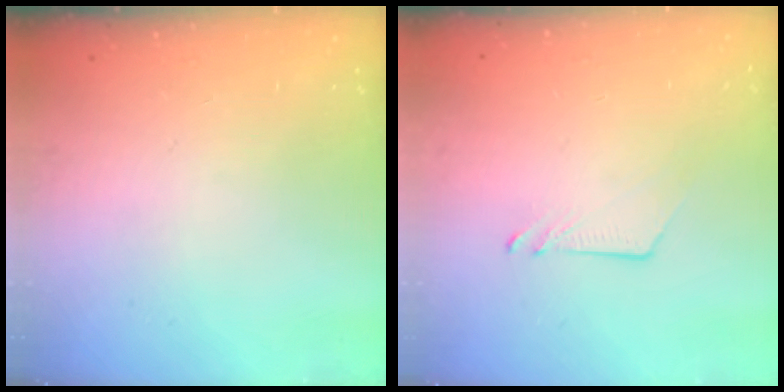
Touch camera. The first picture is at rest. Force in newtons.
{"total": 3.6, "press": 3.6, "slide": 0.4}